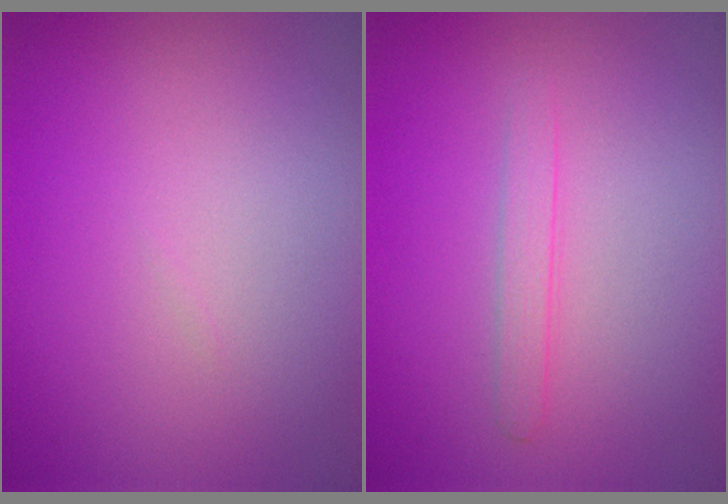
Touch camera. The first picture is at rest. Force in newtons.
{"total": 1.3, "press": 1.3, "slide": 0.1}